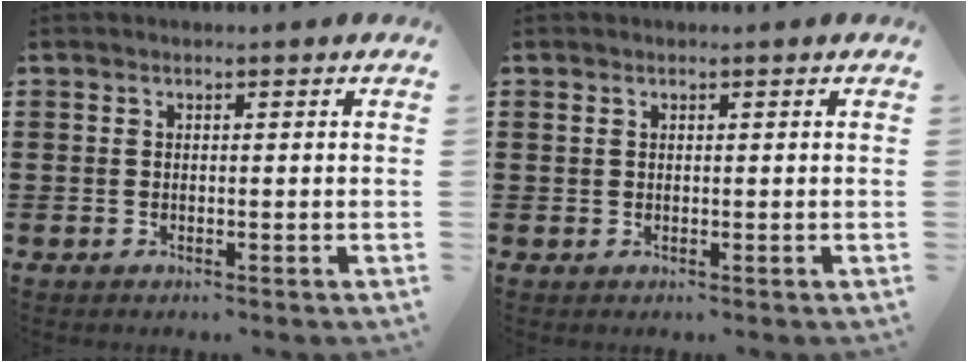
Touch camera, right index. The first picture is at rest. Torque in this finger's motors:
{"motor_torque": [-0.82, 0.88, -0.02, -0.01]}